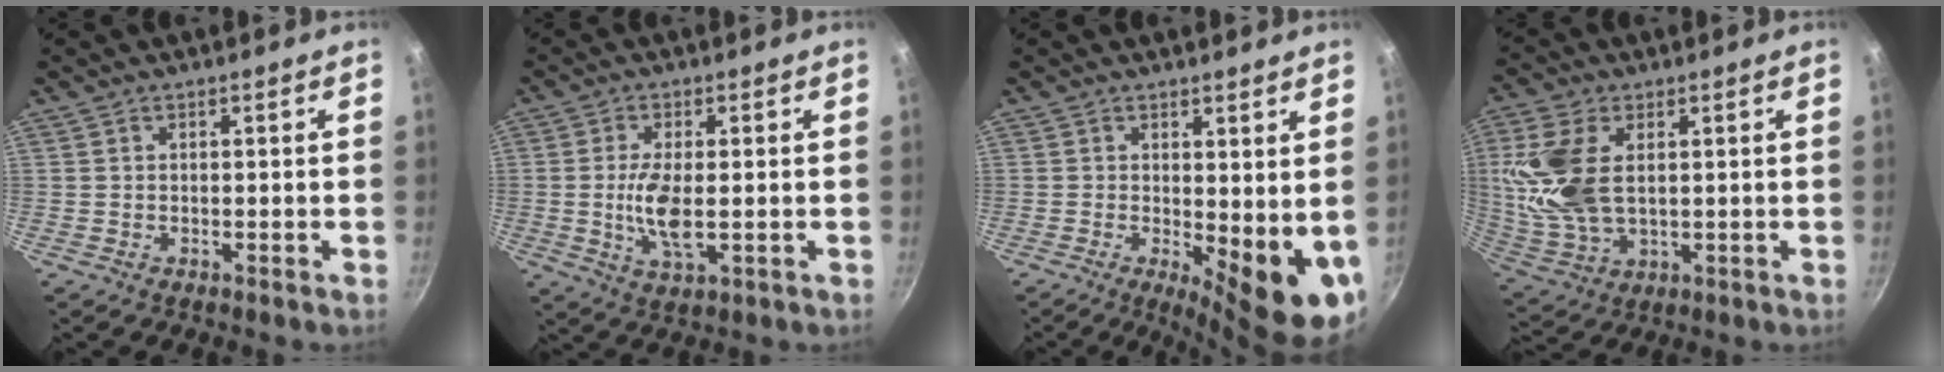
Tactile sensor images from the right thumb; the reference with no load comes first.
{"total": 7.4, "force": [-0.5, 3.0, 6.7], "torque": [-0.135, -0.011, -0.005]}
{"total": 11.4, "force": [-1.2, 3.9, 10.7], "torque": [-0.135, -0.025, -0.005]}
{"total": 14.5, "force": [2.3, 8.4, 11.6], "torque": [-0.257, -0.003, 0.054]}